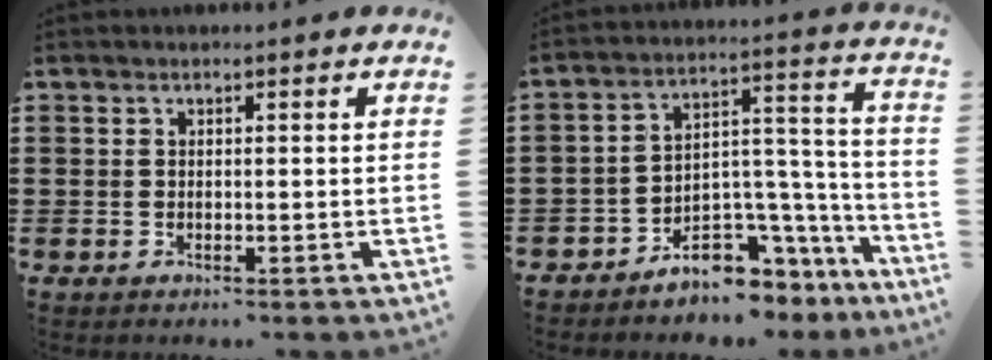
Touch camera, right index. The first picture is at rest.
{"total": 7.0, "force": [-5.7, 3.6, 1.8], "torque": [-0.031, 0.017, -0.104]}